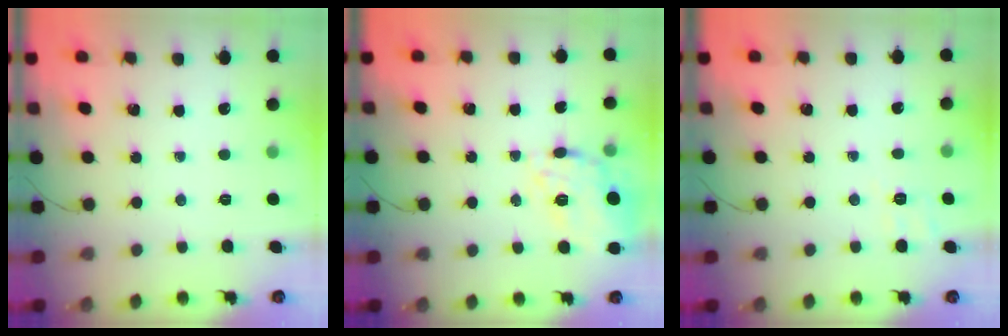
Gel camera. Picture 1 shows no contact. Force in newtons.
{"total": 19.3, "press": 19.3, "slide": 0.5}
{"total": 3.5, "press": 3.0, "slide": 2.0}